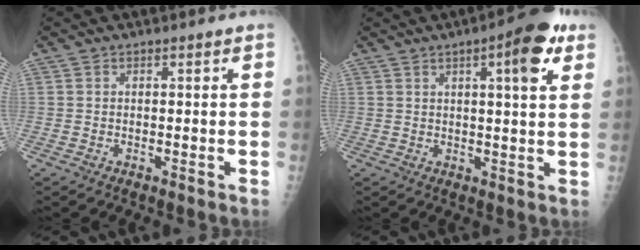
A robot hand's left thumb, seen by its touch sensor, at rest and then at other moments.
{"total": 9.7, "force": [4.4, 2.3, 8.3], "torque": [-0.101, -0.008, 0.053]}